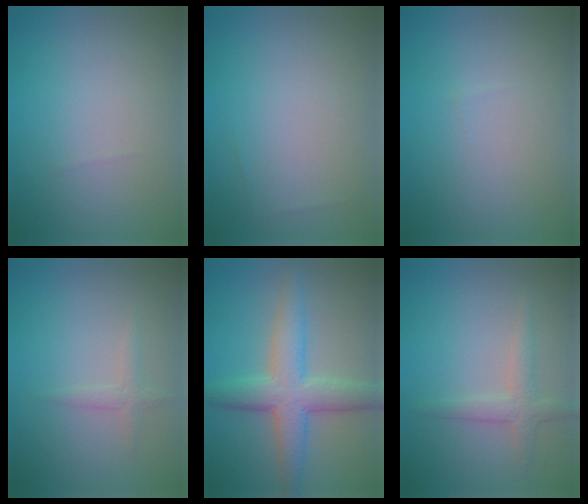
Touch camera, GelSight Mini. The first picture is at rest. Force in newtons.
{"total": 0.0}
{"total": 0.0}
{"total": 1.1, "press": 1.1, "slide": 0.1}
{"total": 5.9, "press": 5.9, "slide": 0.1}
{"total": 2.0, "press": 2.0, "slide": 0.1}